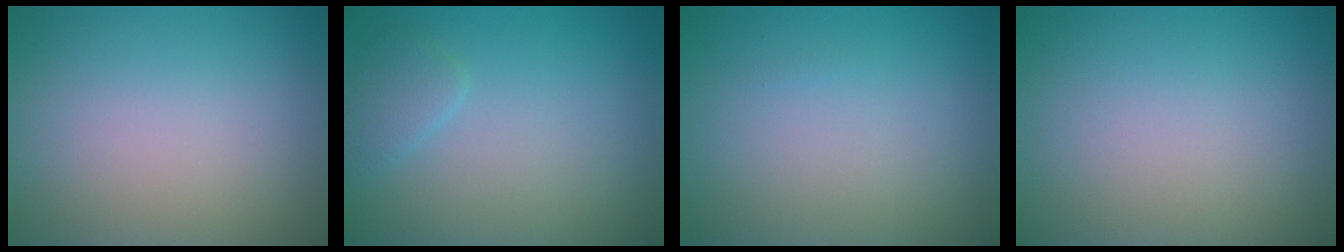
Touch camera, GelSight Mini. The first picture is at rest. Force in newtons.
{"total": 1.4, "press": 1.4, "slide": 0.1}
{"total": 0.0}
{"total": 0.0}